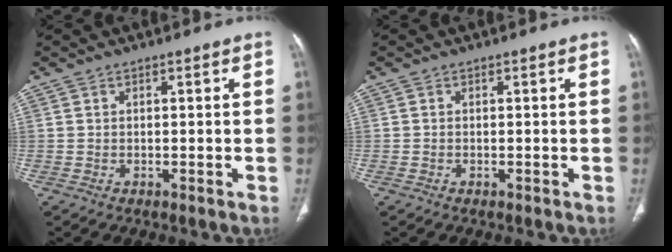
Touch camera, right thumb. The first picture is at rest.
{"total": 0.0}